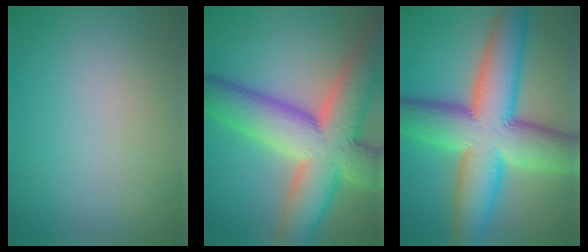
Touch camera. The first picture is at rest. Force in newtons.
{"total": 13.9, "press": 13.8, "slide": 1.1}
{"total": 13.9, "press": 13.9, "slide": 0.3}